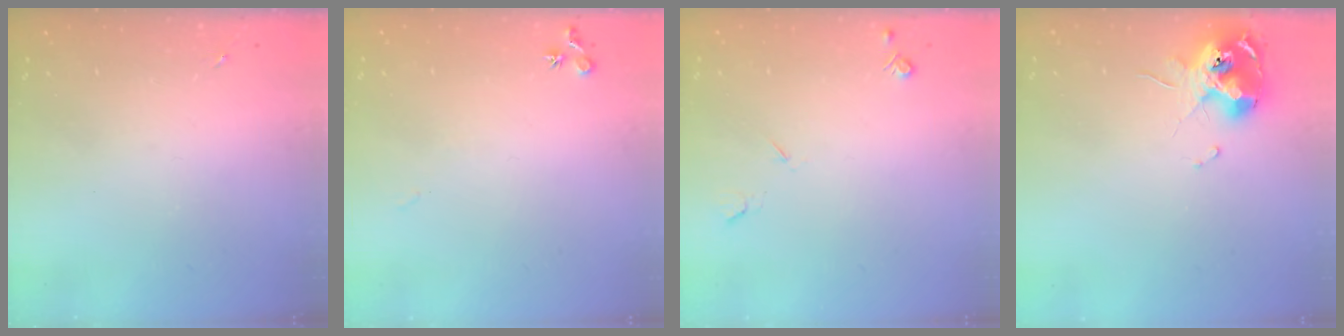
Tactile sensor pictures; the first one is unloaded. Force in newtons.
{"total": 6.6, "press": 6.6, "slide": 0.6}
{"total": 4.6, "press": 4.5, "slide": 0.7}
{"total": 12.0, "press": 11.9, "slide": 1.4}